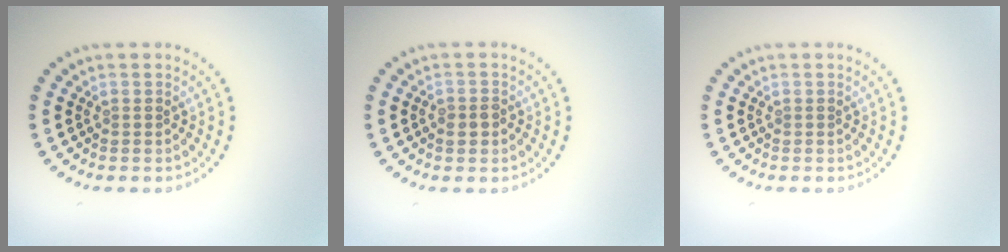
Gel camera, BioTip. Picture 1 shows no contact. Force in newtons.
{"total": 1.6, "press": 1.4, "slide": 0.7}
{"total": 0.0}